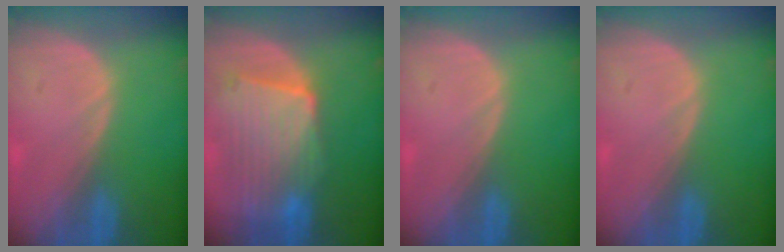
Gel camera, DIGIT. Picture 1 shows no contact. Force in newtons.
{"total": 10.2, "press": 9.0, "slide": 4.7}
{"total": 0.0}
{"total": 0.0}